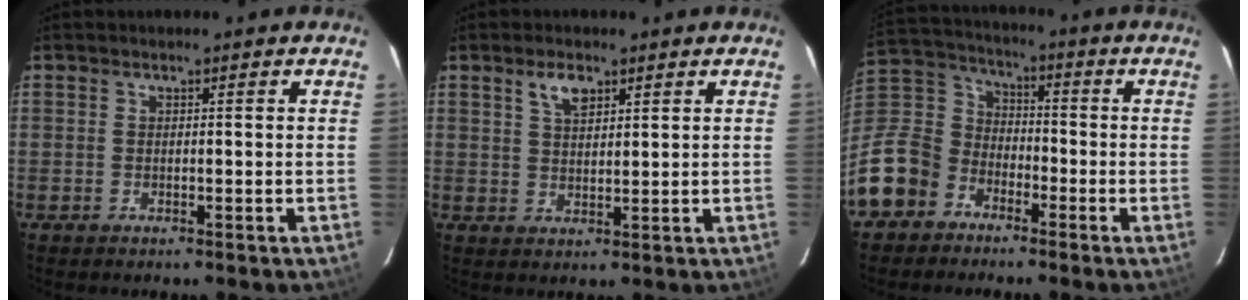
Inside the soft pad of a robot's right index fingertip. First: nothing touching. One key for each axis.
{"total": 4.0, "fx": 2.4, "fy": 1.9, "fz": 2.6, "tx": -0.046, "ty": 0.007, "tz": 0.045}
{"total": 15.6, "fx": -8.8, "fy": 12.0, "fz": 4.5, "tx": -0.139, "ty": 0.043, "tz": -0.166}